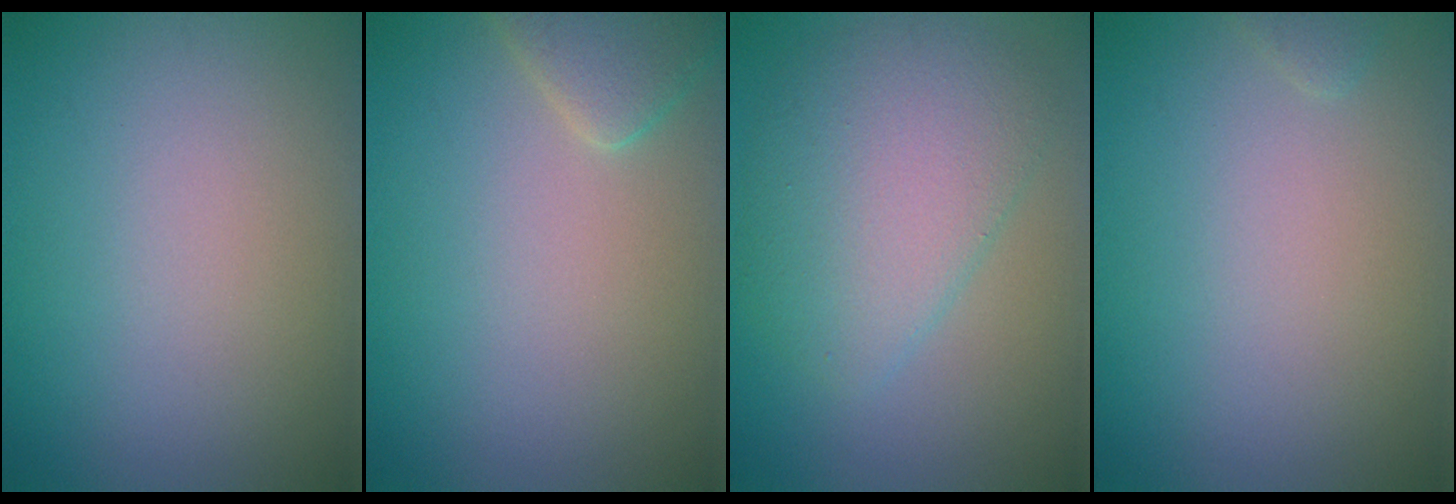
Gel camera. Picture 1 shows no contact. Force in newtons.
{"total": 2.8, "press": 2.8, "slide": 0.1}
{"total": 5.3, "press": 5.3, "slide": 0.0}
{"total": 0.6, "press": 0.6, "slide": 0.1}